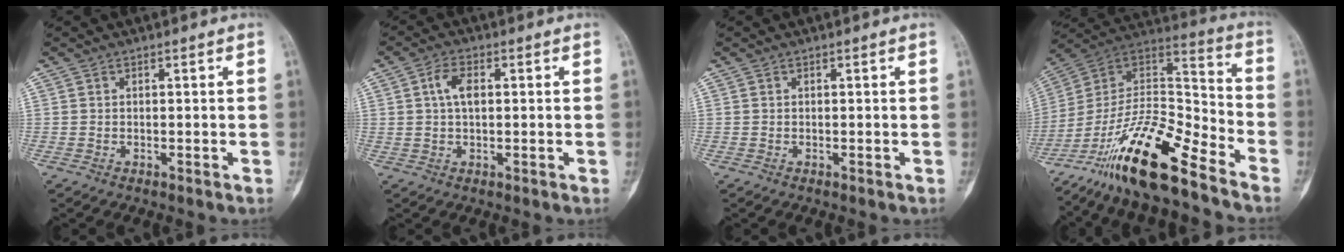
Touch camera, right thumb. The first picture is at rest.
{"total": 4.4, "force": [0.9, 2.3, 3.7], "torque": [-0.072, 0.006, 0.014]}
{"total": 0.0}
{"total": 21.9, "force": [-15.5, 5.3, 14.6], "torque": [-0.279, 0.079, -0.283]}